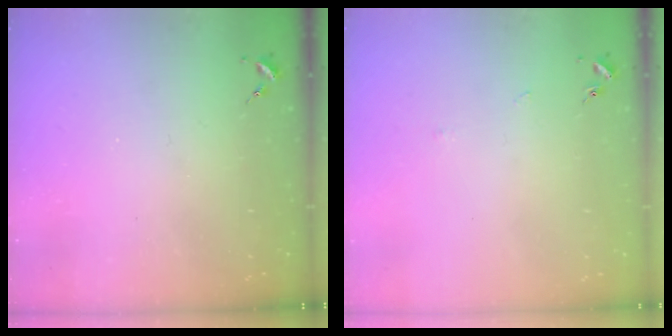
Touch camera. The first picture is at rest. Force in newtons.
{"total": 3.1, "press": 3.1, "slide": 0.4}